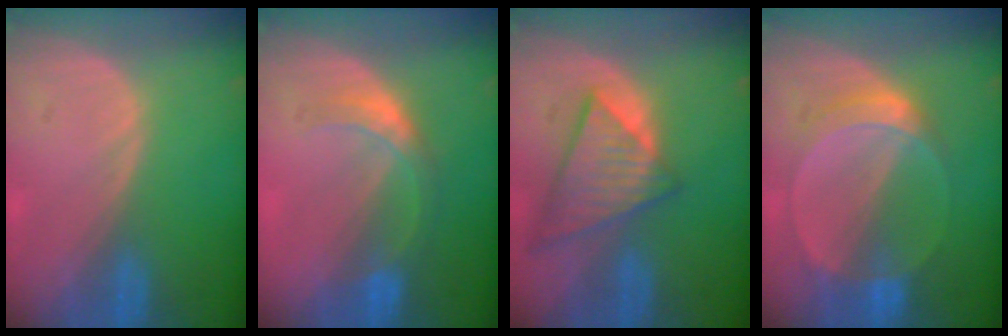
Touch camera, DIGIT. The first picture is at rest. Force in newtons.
{"total": 5.5, "press": 4.8, "slide": 2.8}
{"total": 9.1, "press": 7.9, "slide": 4.5}
{"total": 6.0, "press": 5.5, "slide": 2.4}